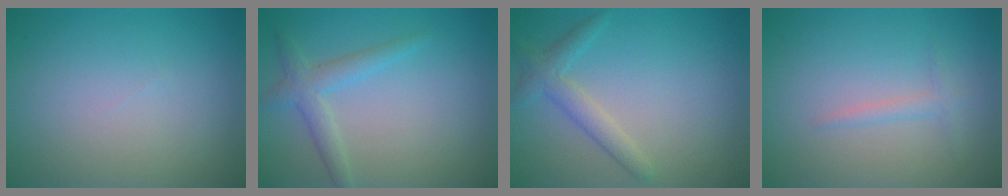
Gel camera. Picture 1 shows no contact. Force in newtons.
{"total": 2.4, "press": 2.4, "slide": 0.1}
{"total": 2.4, "press": 2.4, "slide": 0.2}
{"total": 1.1, "press": 1.1, "slide": 0.0}